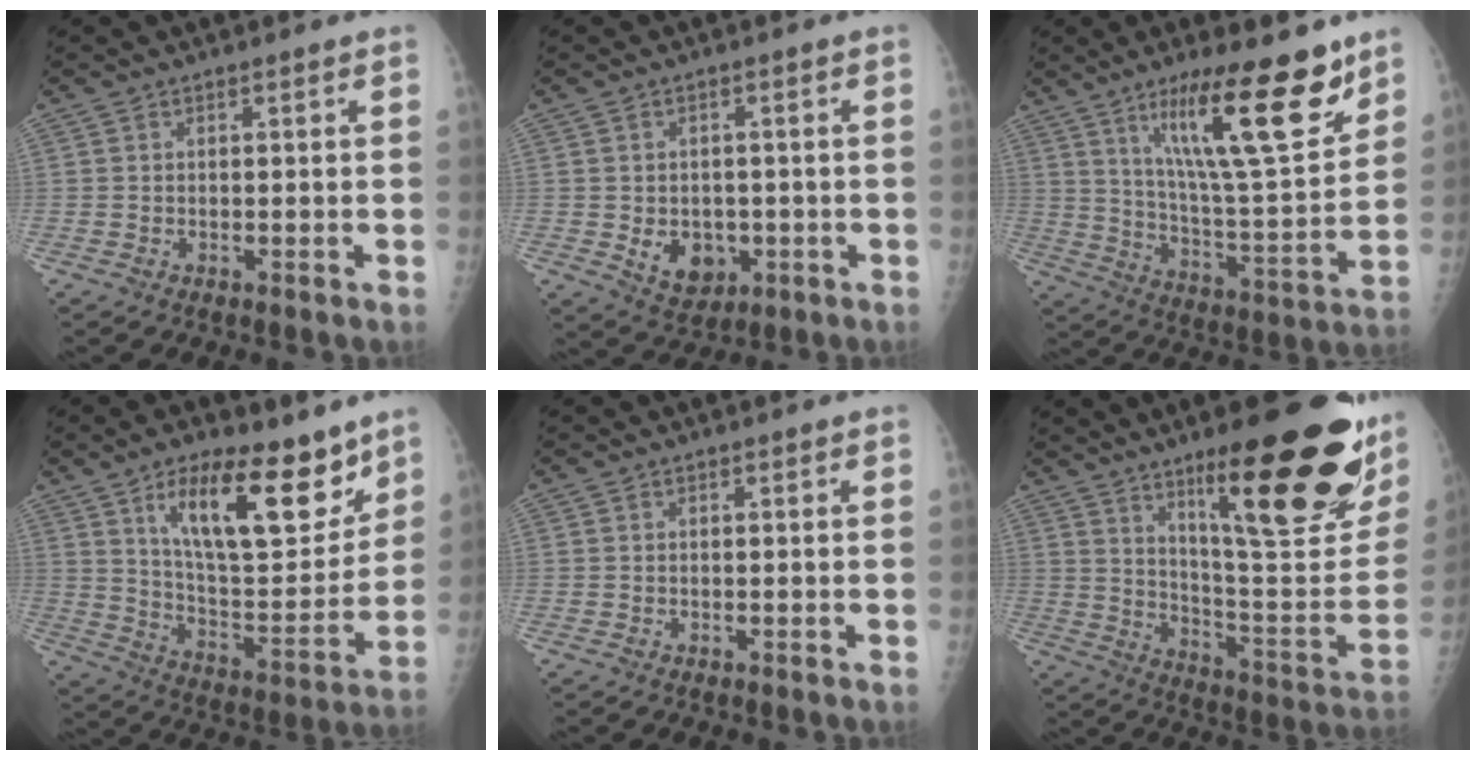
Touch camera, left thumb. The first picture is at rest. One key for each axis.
{"total": 6.6, "fx": -1.3, "fy": 5.2, "fz": 3.8, "tx": -0.031, "ty": -0.002, "tz": -0.003}
{"total": 21.4, "fx": 12.8, "fy": 4.5, "fz": 16.5, "tx": -0.235, "ty": -0.070, "tz": 0.217}
{"total": 20.7, "fx": 12.0, "fy": 8.1, "fz": 14.7, "tx": -0.185, "ty": -0.075, "tz": 0.209}
{"total": 0.0}
{"total": 30.5, "fx": 16.7, "fy": 6.7, "fz": 24.7, "tx": -0.281, "ty": -0.073, "tz": 0.264}